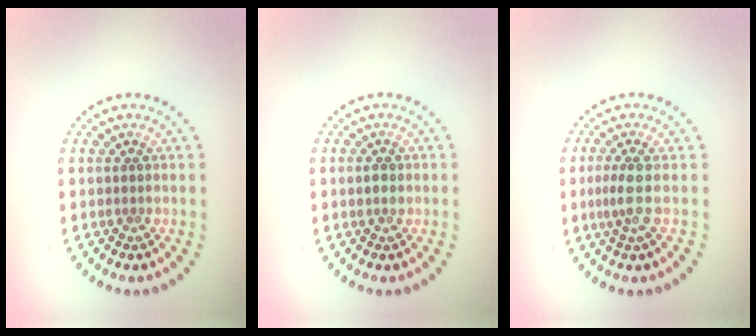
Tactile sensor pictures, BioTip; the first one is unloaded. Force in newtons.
{"total": 1.1, "press": 1.1, "slide": 0.1}
{"total": 1.9, "press": 1.5, "slide": 1.2}